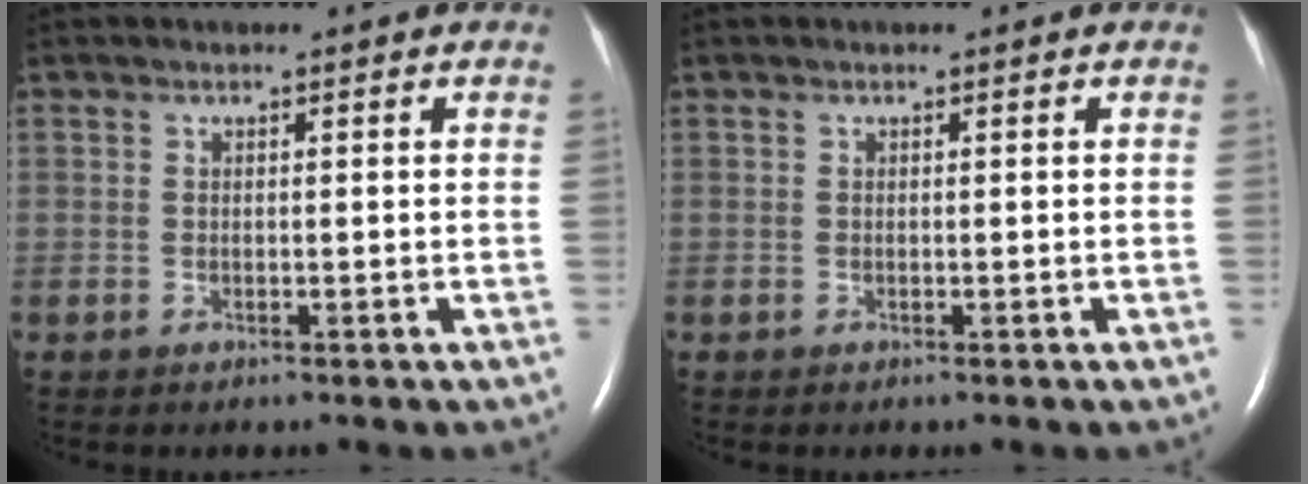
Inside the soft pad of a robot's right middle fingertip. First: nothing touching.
{"total": 0.0}